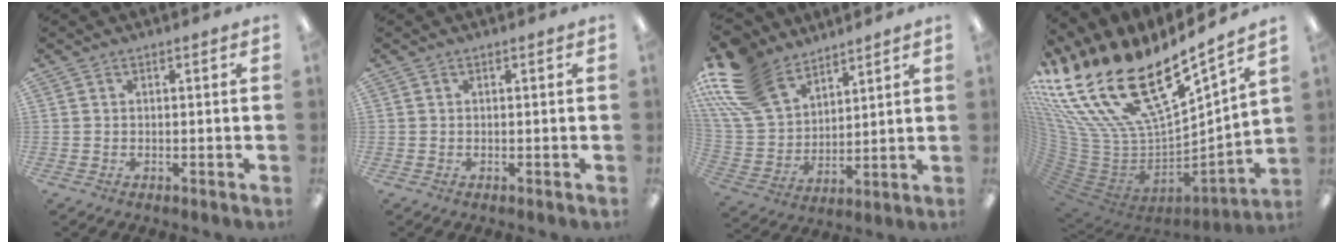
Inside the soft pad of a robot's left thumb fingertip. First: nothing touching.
{"total": 0.0}
{"total": 19.2, "force": [12.7, 11.1, 9.1], "torque": [-0.214, -0.055, 0.241]}
{"total": 27.1, "force": [15.0, 12.2, 19.0], "torque": [-0.338, -0.133, 0.309]}